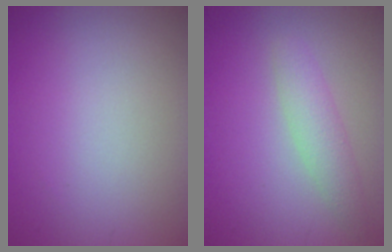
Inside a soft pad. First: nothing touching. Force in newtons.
{"total": 2.6, "press": 2.6, "slide": 0.2}